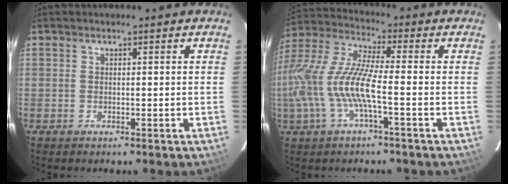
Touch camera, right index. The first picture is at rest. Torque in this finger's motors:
{"motor_torque": [1.54, -0.59, 1.05, 0.21]}